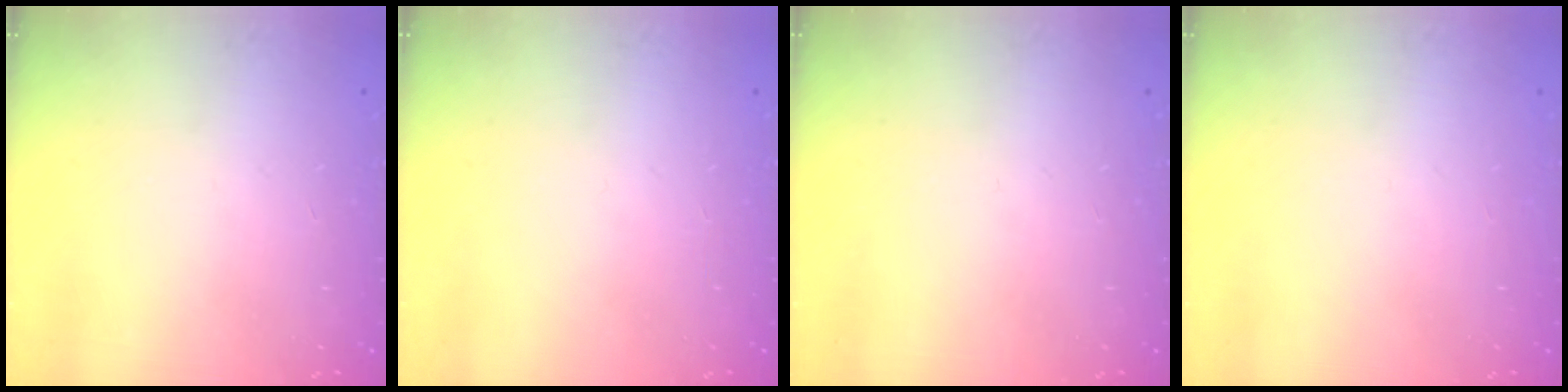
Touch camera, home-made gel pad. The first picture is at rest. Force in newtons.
{"total": 0.0}
{"total": 0.0}
{"total": 0.0}